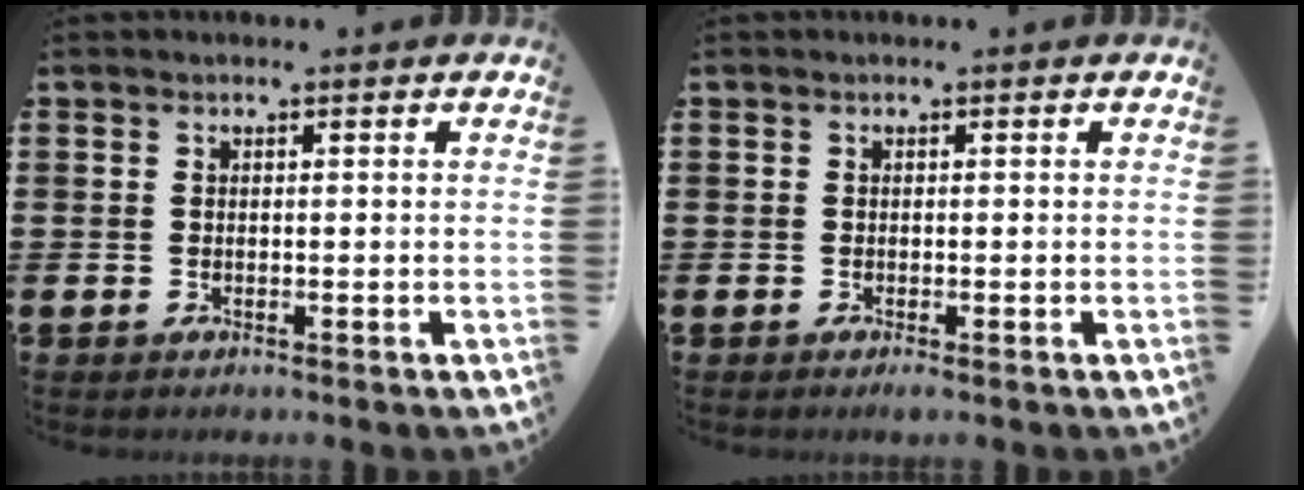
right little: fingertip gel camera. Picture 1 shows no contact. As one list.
[{"total": 0.5, "force": [-0.2, 0.1, 0.5], "torque": [-0.009, -0.002, -0.003]}]